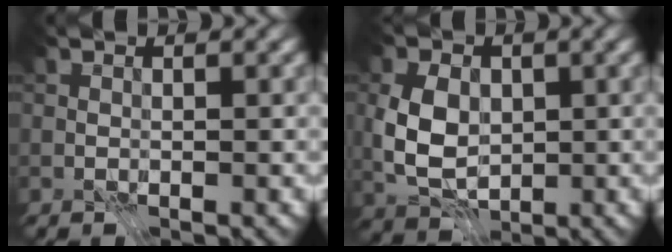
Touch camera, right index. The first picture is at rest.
{"total": 5.6, "force": [-0.4, 3.9, 4.0], "torque": [-0.089, 0.000, -0.014]}